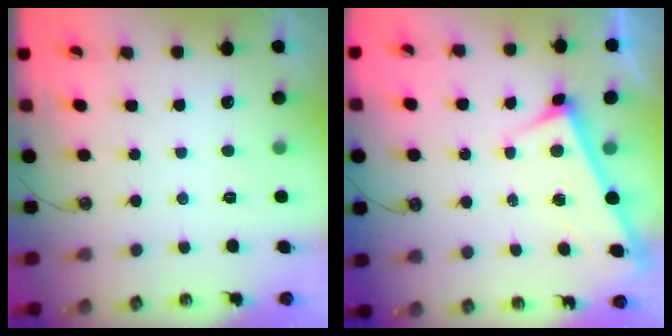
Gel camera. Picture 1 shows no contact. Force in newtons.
{"total": 3.0, "press": 3.0, "slide": 0.2}